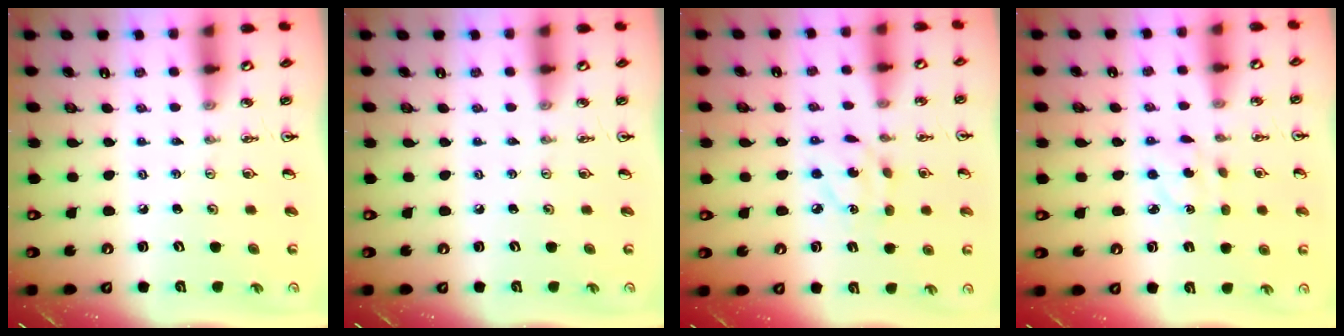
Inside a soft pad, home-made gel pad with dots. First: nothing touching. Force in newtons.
{"total": 0.0}
{"total": 5.9, "press": 5.9, "slide": 0.3}
{"total": 3.6, "press": 3.5, "slide": 0.7}